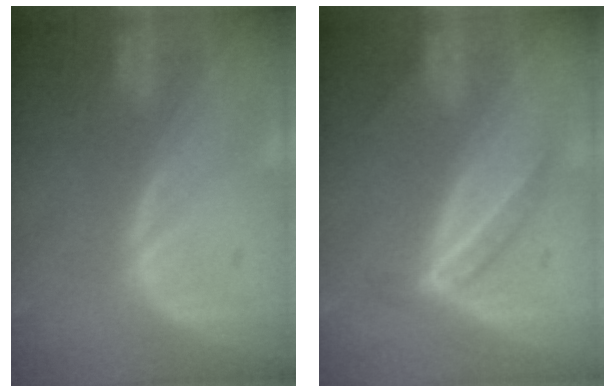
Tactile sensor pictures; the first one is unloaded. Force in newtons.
{"total": 4.3, "press": 4.0, "slide": 1.6}